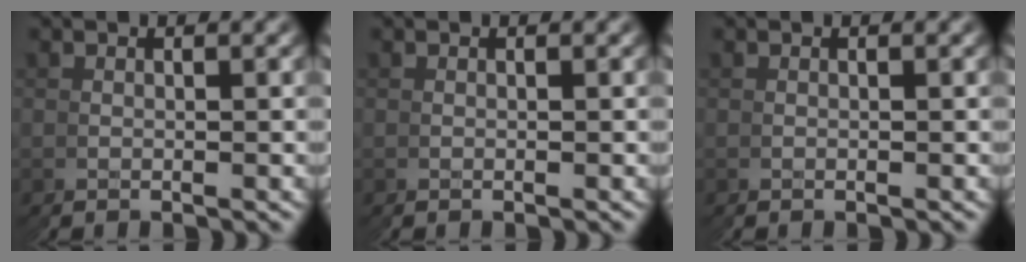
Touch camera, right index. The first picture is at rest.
{"total": 0.0}
{"total": 0.0}